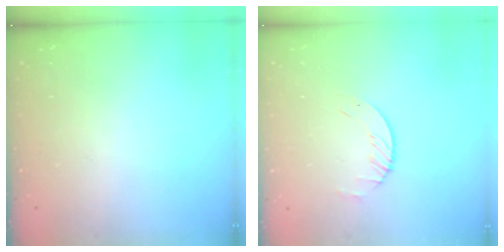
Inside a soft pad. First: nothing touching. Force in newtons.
{"total": 1.6, "press": 1.6, "slide": 0.2}